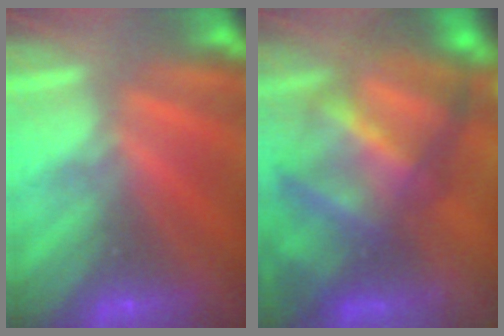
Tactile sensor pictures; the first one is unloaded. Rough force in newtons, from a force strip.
{"total": 7.6}